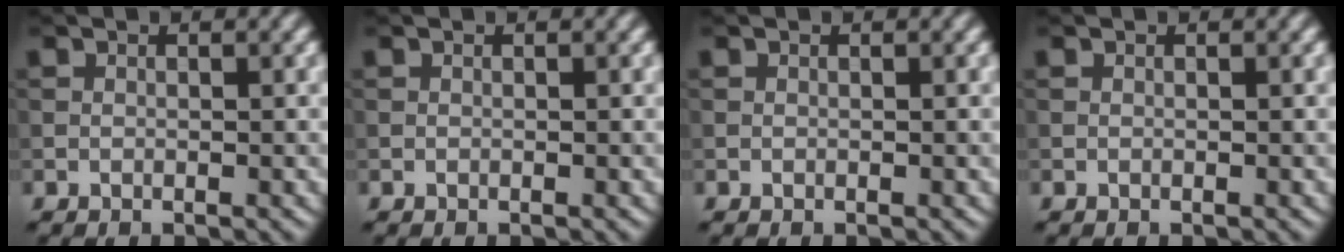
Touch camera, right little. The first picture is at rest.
{"total": 0.0}
{"total": 0.0}
{"total": 0.0}